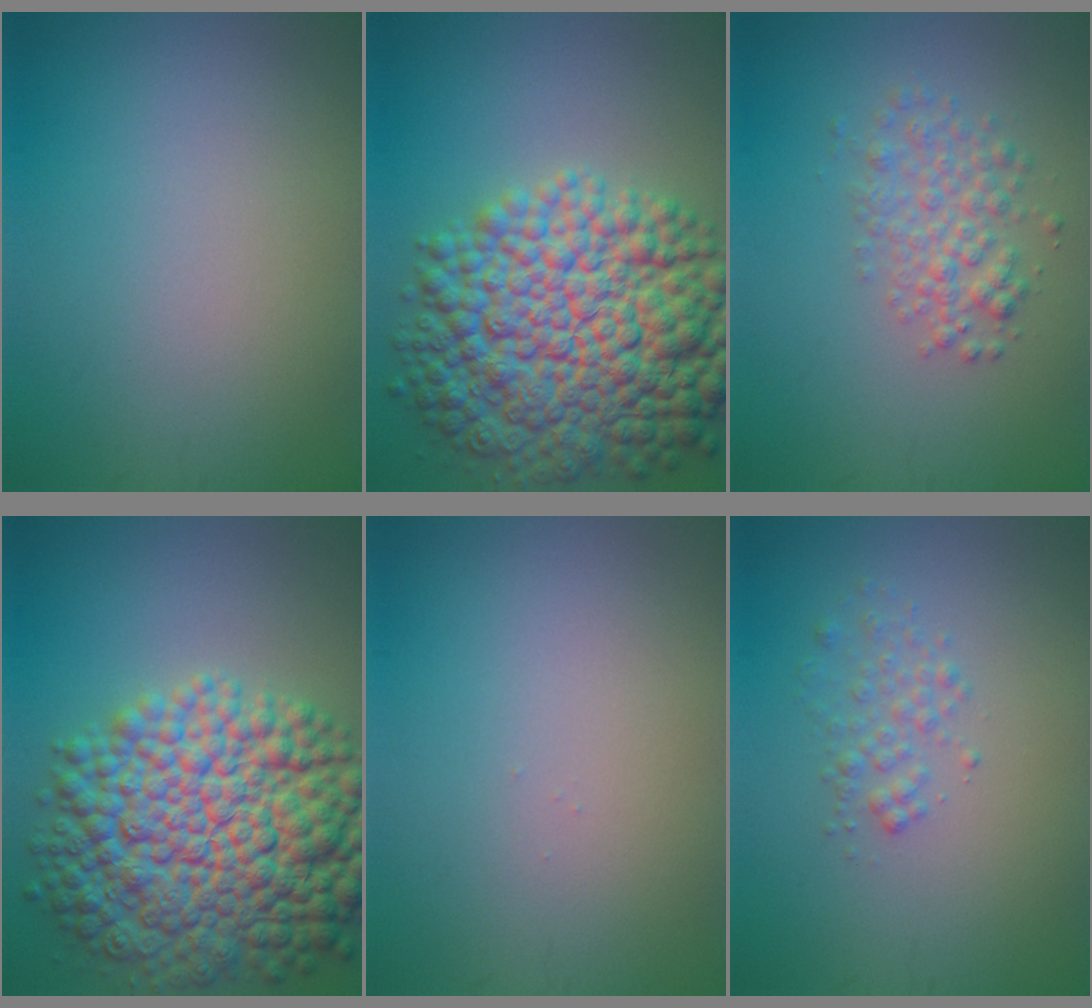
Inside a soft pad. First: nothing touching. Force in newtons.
{"total": 14.0, "press": 14.0, "slide": 0.2}
{"total": 3.1, "press": 3.1, "slide": 0.1}
{"total": 14.0, "press": 14.0, "slide": 0.2}
{"total": 0.0}
{"total": 1.6, "press": 1.6, "slide": 0.1}